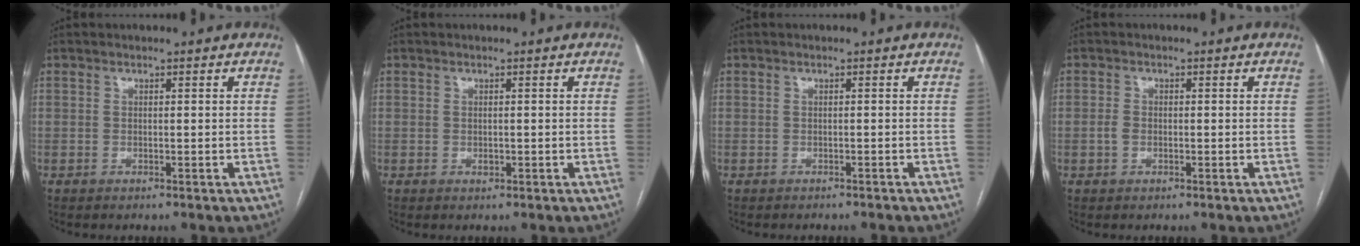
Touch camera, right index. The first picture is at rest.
{"total": 0.7, "force": [-0.2, 0.5, 0.5], "torque": [-0.008, 0.000, 0.000]}
{"total": 1.9, "force": [-1.9, 0.2, 0.5], "torque": [-0.011, -0.002, -0.023]}
{"total": 1.3, "force": [-0.3, 1.0, 0.8], "torque": [-0.015, 0.003, -0.003]}